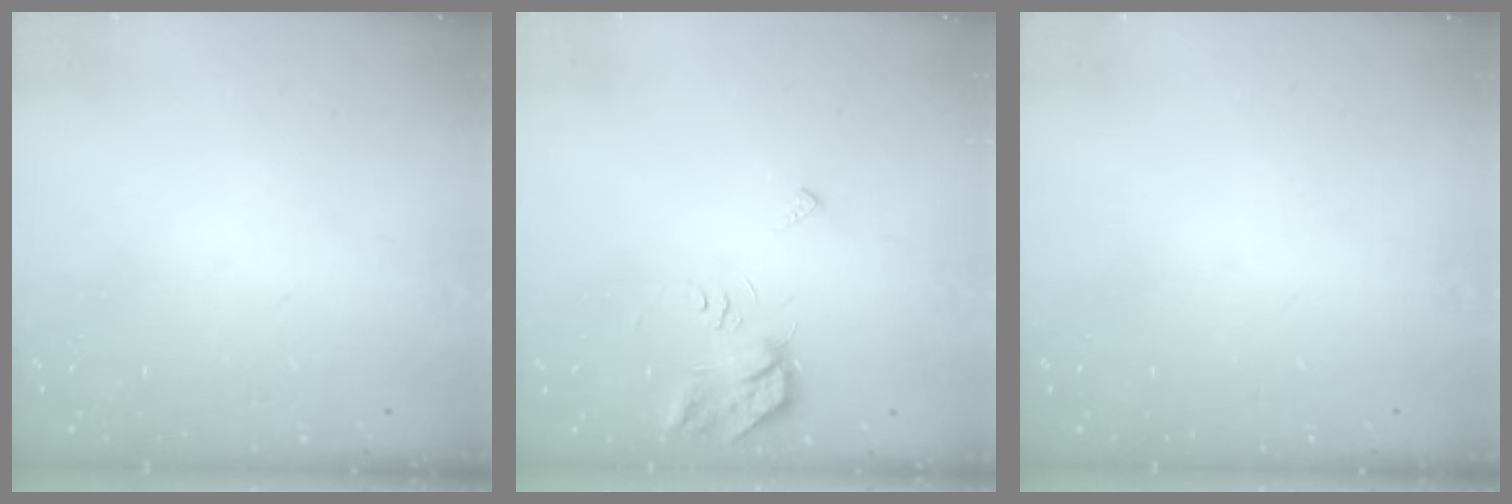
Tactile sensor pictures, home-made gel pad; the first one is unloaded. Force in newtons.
{"total": 6.6, "press": 6.6, "slide": 0.6}
{"total": 0.0}